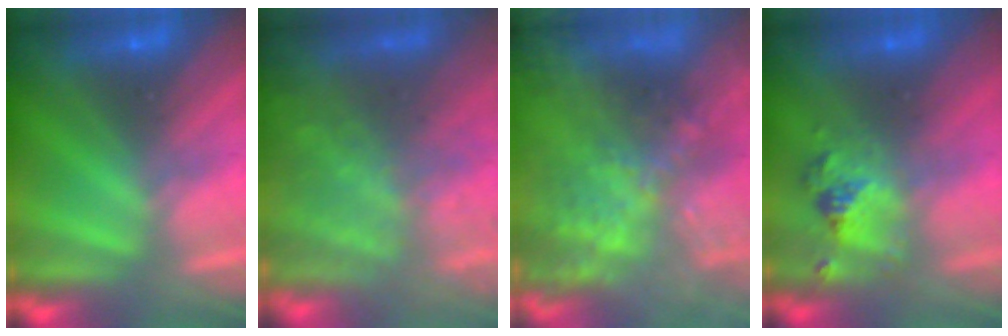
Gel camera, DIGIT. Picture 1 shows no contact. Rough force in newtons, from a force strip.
{"total": 7.5}
{"total": 9.0}
{"total": 2.4}